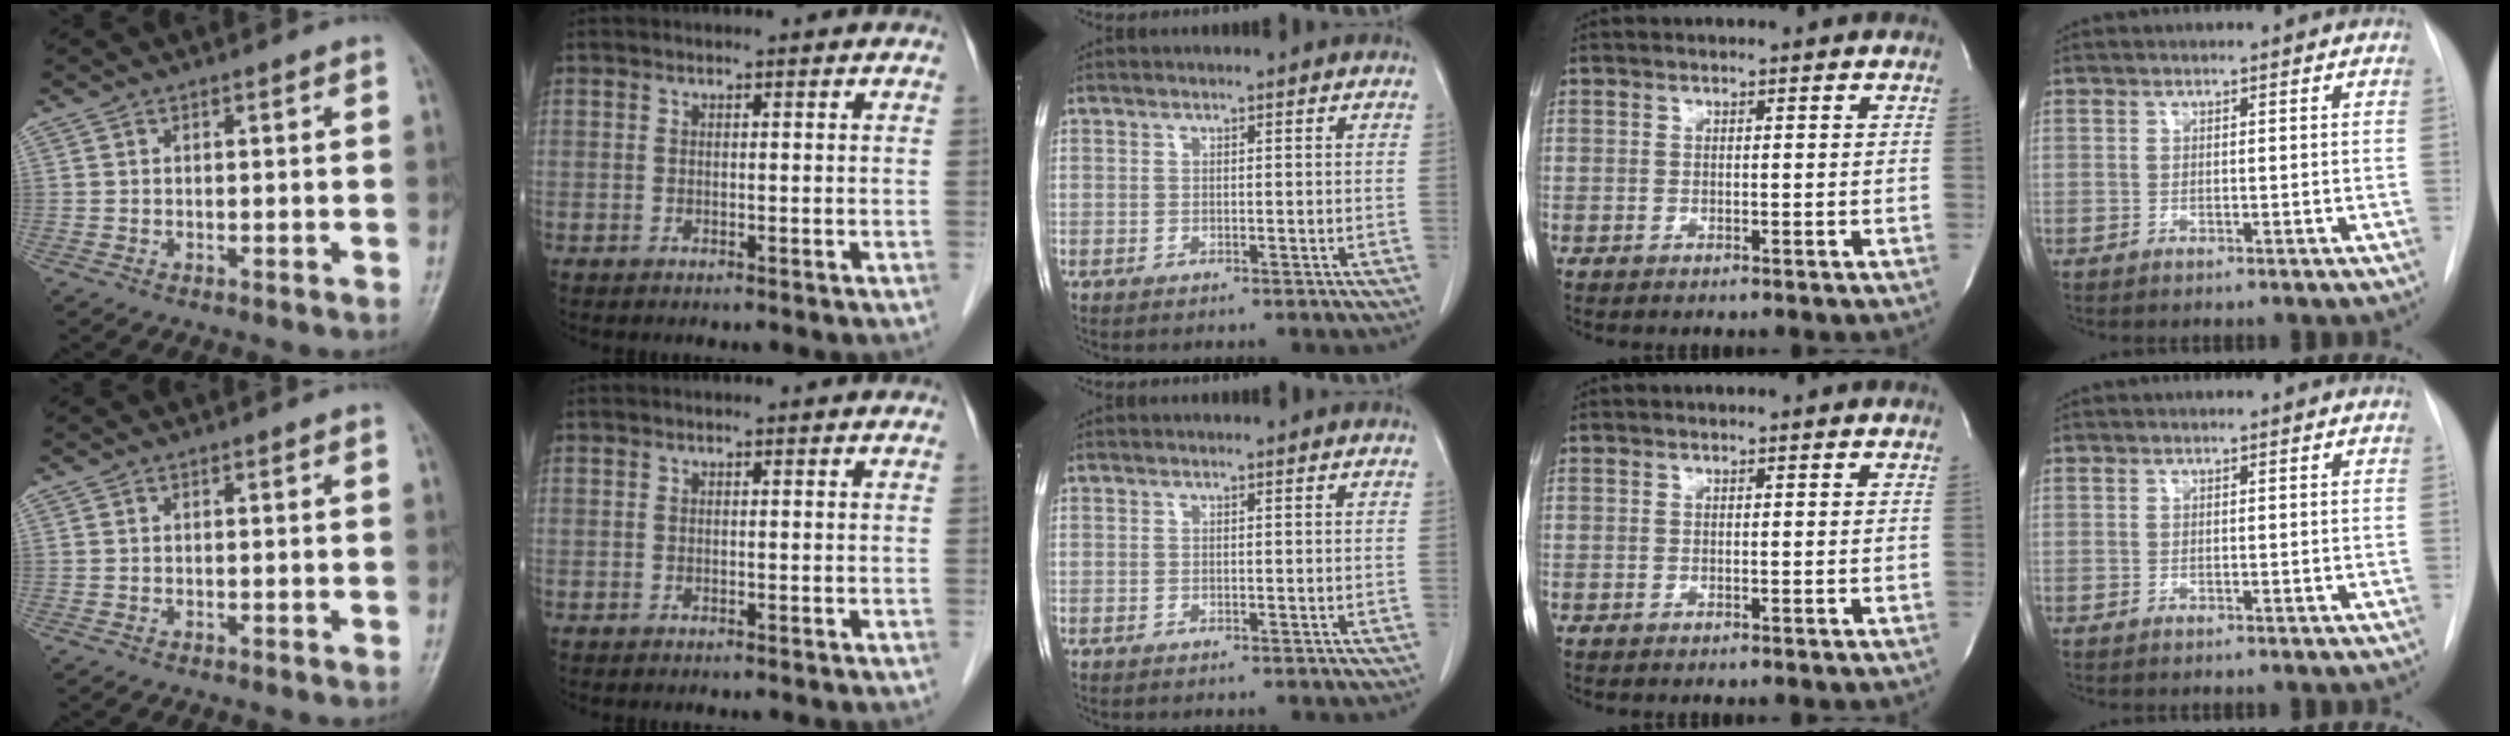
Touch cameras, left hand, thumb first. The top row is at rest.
{}